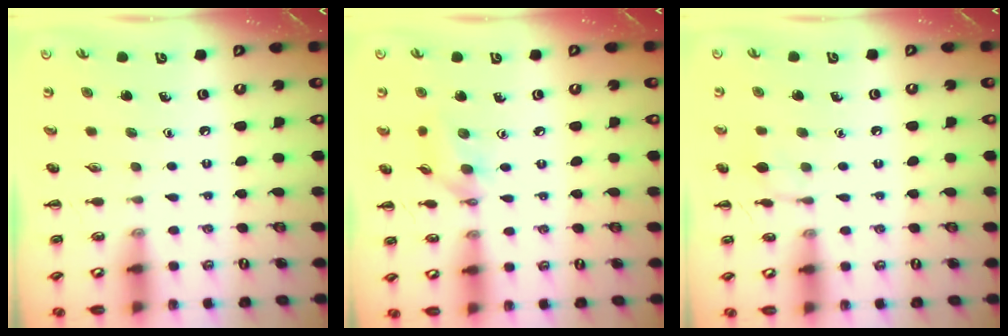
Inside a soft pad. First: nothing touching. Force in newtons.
{"total": 9.3, "press": 9.3, "slide": 1.2}
{"total": 5.4, "press": 5.1, "slide": 1.9}